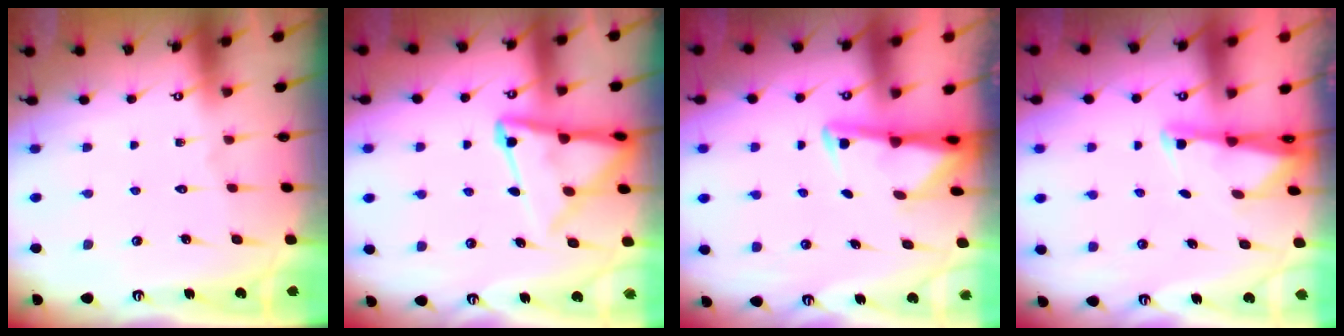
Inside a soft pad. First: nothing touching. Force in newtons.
{"total": 11.4, "press": 11.4, "slide": 1.1}
{"total": 2.8, "press": 2.7, "slide": 0.7}
{"total": 1.8, "press": 1.8, "slide": 0.4}